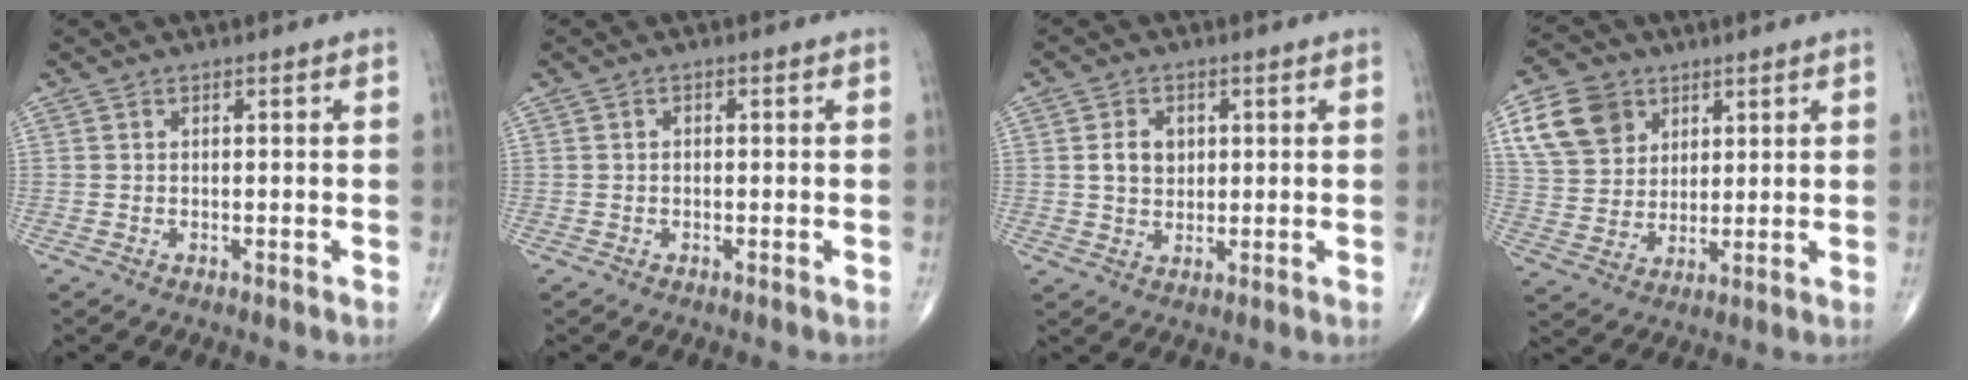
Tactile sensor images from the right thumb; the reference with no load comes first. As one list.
[{"total": 0.6, "force": [-0.1, 0.5, 0.4], "torque": [-0.005, 0.003, -0.004]}, {"total": 4.9, "force": [1.0, 3.8, 2.9], "torque": [-0.033, -0.004, 0.017]}, {"total": 12.0, "force": [5.2, 9.4, 5.4], "torque": [-0.083, -0.007, 0.103]}]